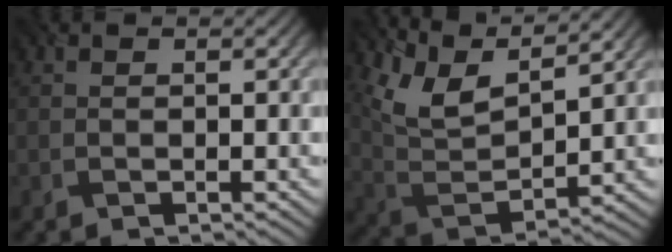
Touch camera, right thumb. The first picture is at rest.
{"total": 9.2, "force": [6.1, 3.4, 5.9], "torque": [-0.136, 0.002, 0.125]}